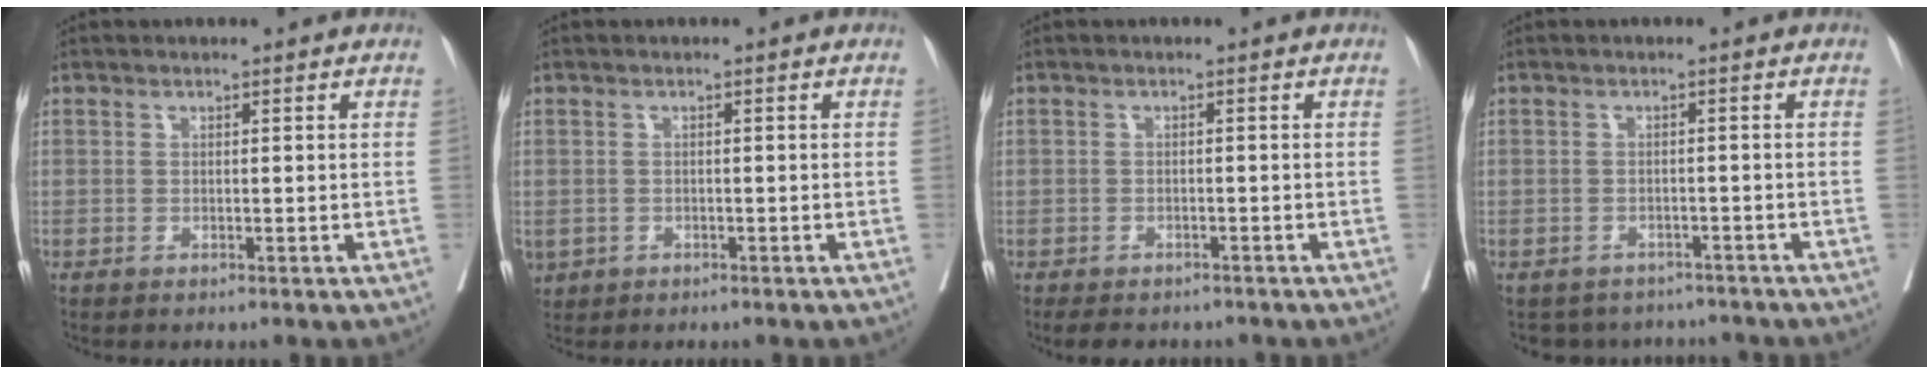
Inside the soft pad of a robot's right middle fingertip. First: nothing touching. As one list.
[{"total": 2.7, "force": [-1.2, 2.1, 1.0], "torque": [-0.028, -0.002, -0.013]}, {"total": 5.7, "force": [-4.8, 2.6, 1.6], "torque": [-0.020, 0.000, -0.062]}, {"total": 6.6, "force": [-6.0, 2.7, 0.0], "torque": [0.005, 0.015, -0.070]}]